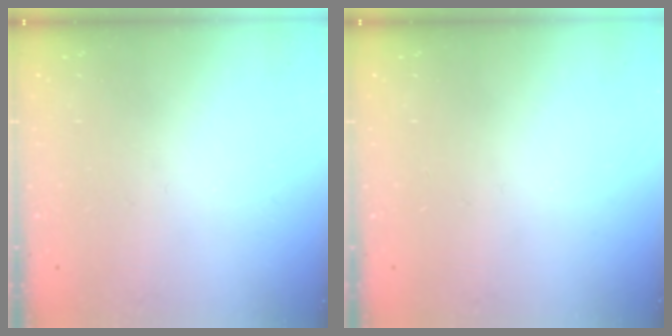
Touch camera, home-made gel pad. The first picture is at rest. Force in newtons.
{"total": 0.0}